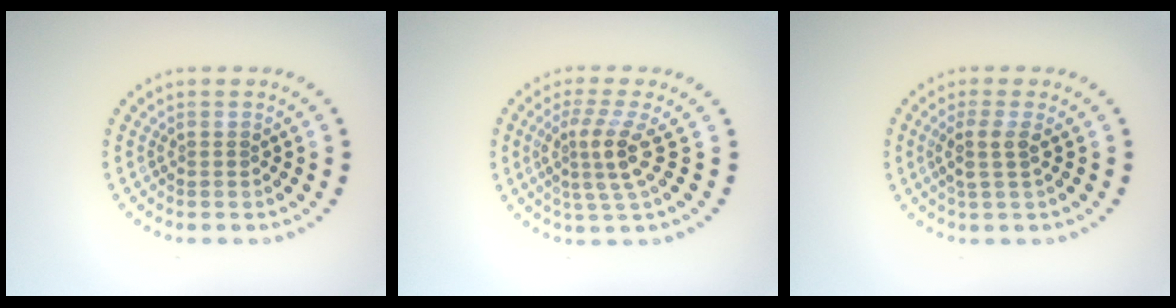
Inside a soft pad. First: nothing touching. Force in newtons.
{"total": 3.3, "press": 2.4, "slide": 2.3}
{"total": 2.1, "press": 1.7, "slide": 1.3}